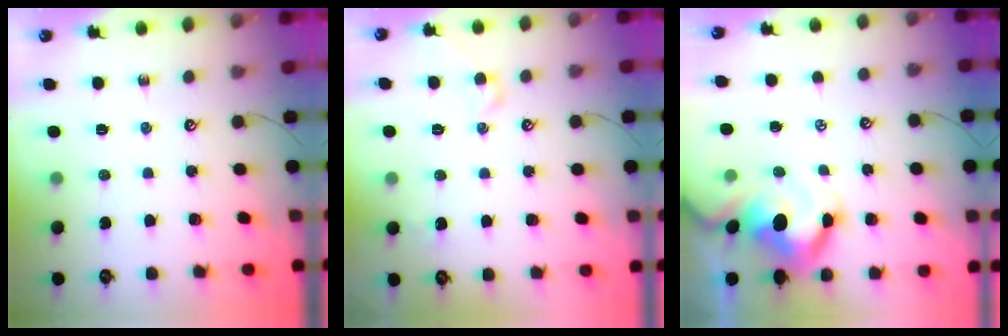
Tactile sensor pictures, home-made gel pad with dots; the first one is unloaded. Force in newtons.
{"total": 2.6, "press": 2.5, "slide": 0.8}
{"total": 8.6, "press": 8.5, "slide": 1.6}